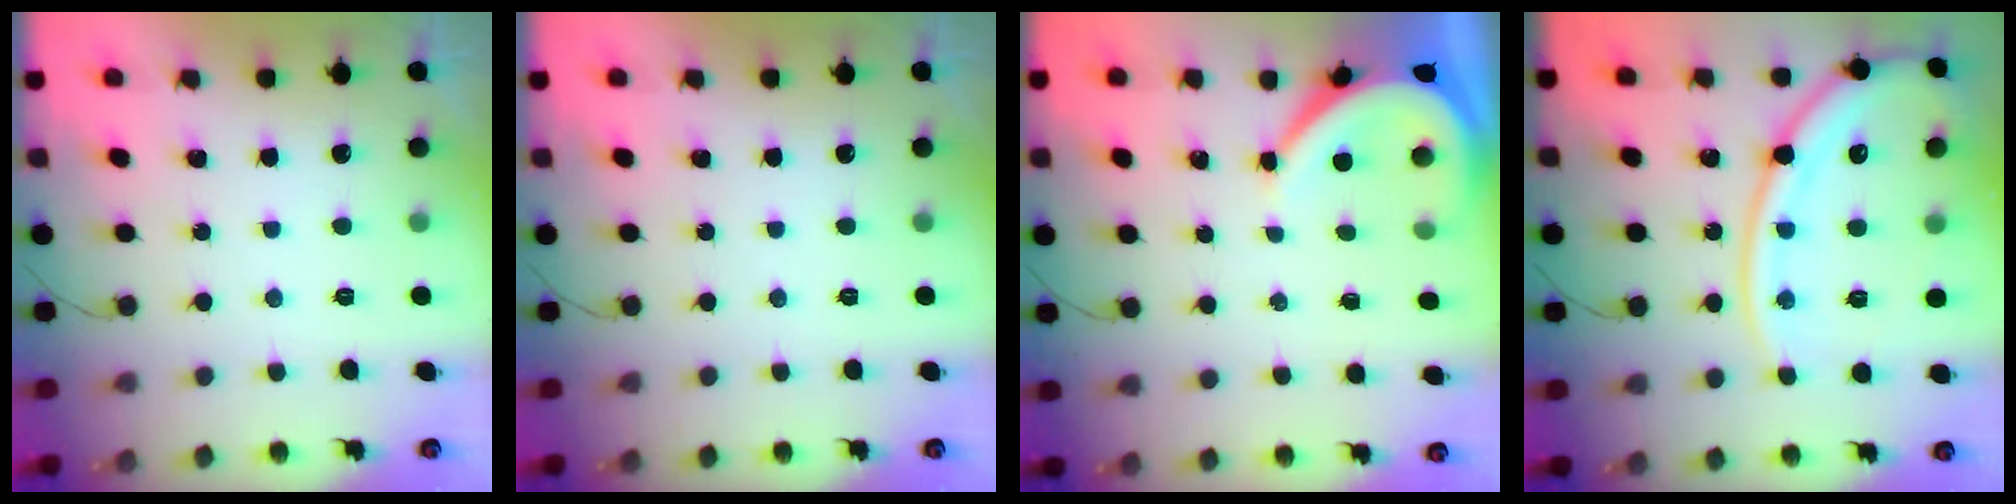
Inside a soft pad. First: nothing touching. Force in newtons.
{"total": 0.0}
{"total": 7.2, "press": 7.2, "slide": 0.7}
{"total": 17.2, "press": 17.0, "slide": 2.0}